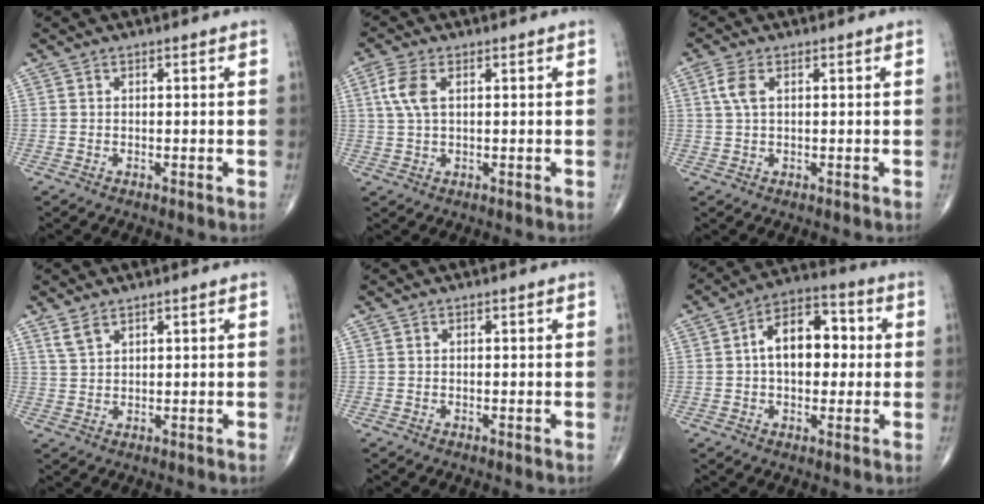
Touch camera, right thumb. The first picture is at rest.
{"total": 5.1, "force": [1.4, 2.5, 4.2], "torque": [-0.109, 0.010, 0.028]}
{"total": 3.5, "force": [1.1, 1.6, 2.9], "torque": [-0.076, 0.011, 0.022]}
{"total": 2.8, "force": [2.1, 1.2, 1.5], "torque": [-0.032, -0.006, 0.050]}
{"total": 0.0}
{"total": 12.0, "force": [1.1, 7.4, 9.4], "torque": [-0.119, 0.028, 0.008]}